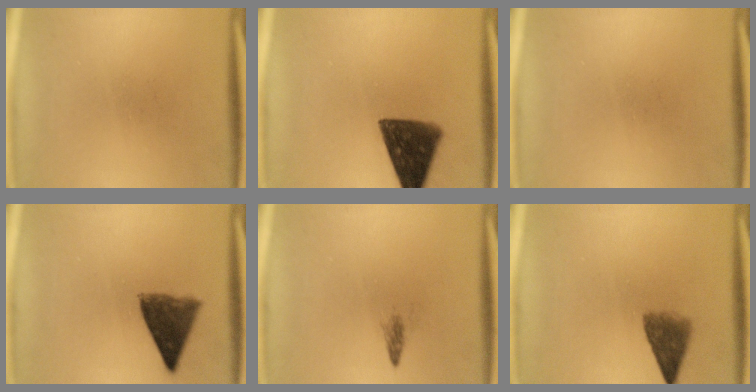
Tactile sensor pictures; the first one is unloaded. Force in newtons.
{"total": 12.2}
{"total": 0.0}
{"total": 8.0}
{"total": 1.0}
{"total": 4.7}